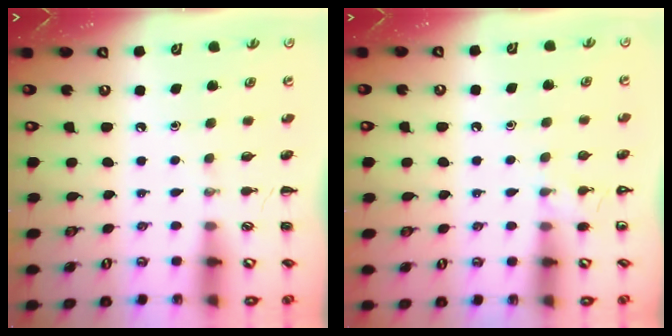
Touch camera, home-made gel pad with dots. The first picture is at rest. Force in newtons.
{"total": 3.5, "press": 3.3, "slide": 1.3}